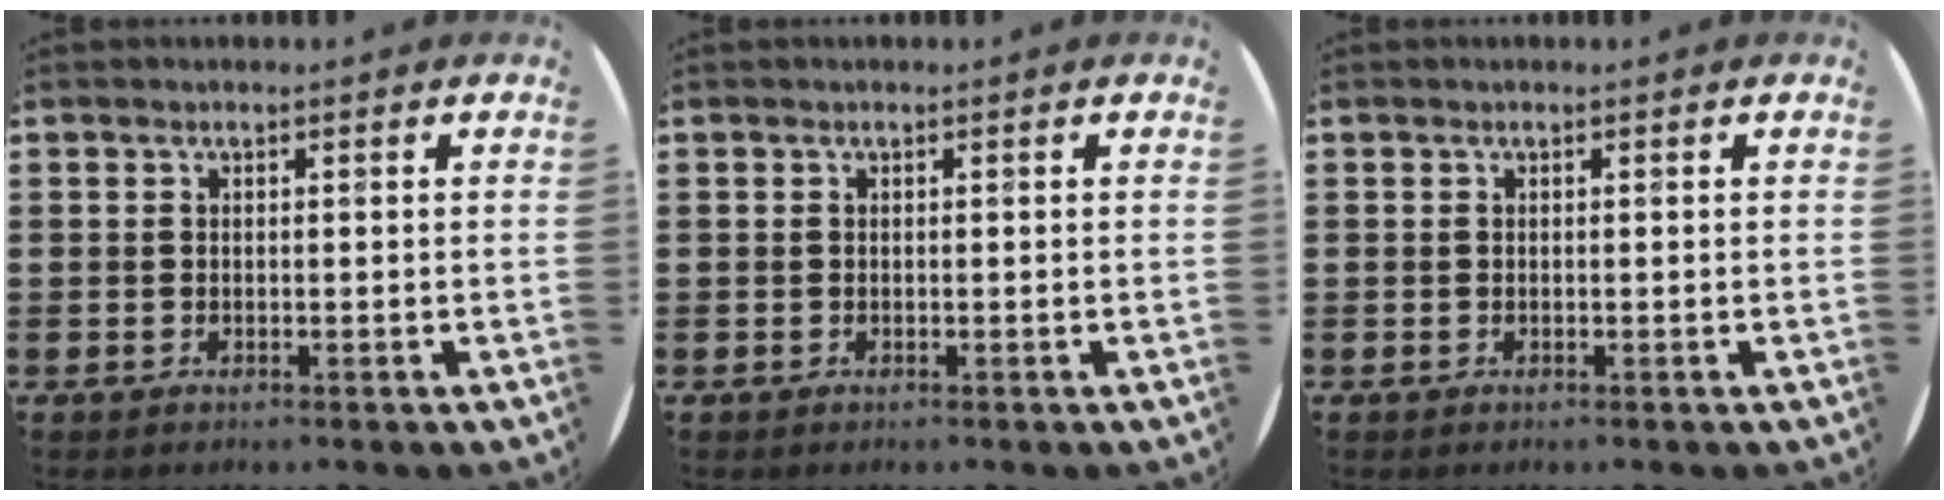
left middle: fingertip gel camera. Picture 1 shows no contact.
{"total": 0.0}
{"total": 0.0}